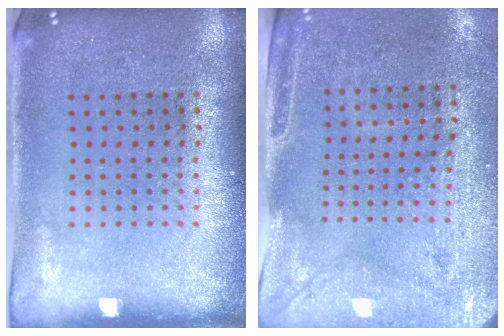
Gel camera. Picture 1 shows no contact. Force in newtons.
{"total": 2.9, "press": 2.4, "slide": 1.5}